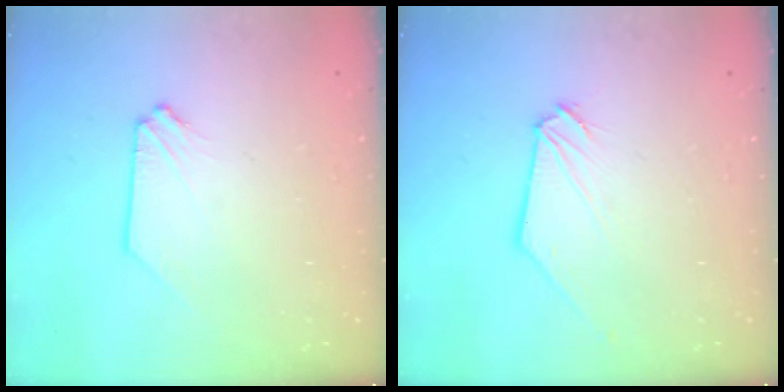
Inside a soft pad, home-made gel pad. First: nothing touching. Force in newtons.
{"total": 1.3, "press": 1.2, "slide": 0.2}